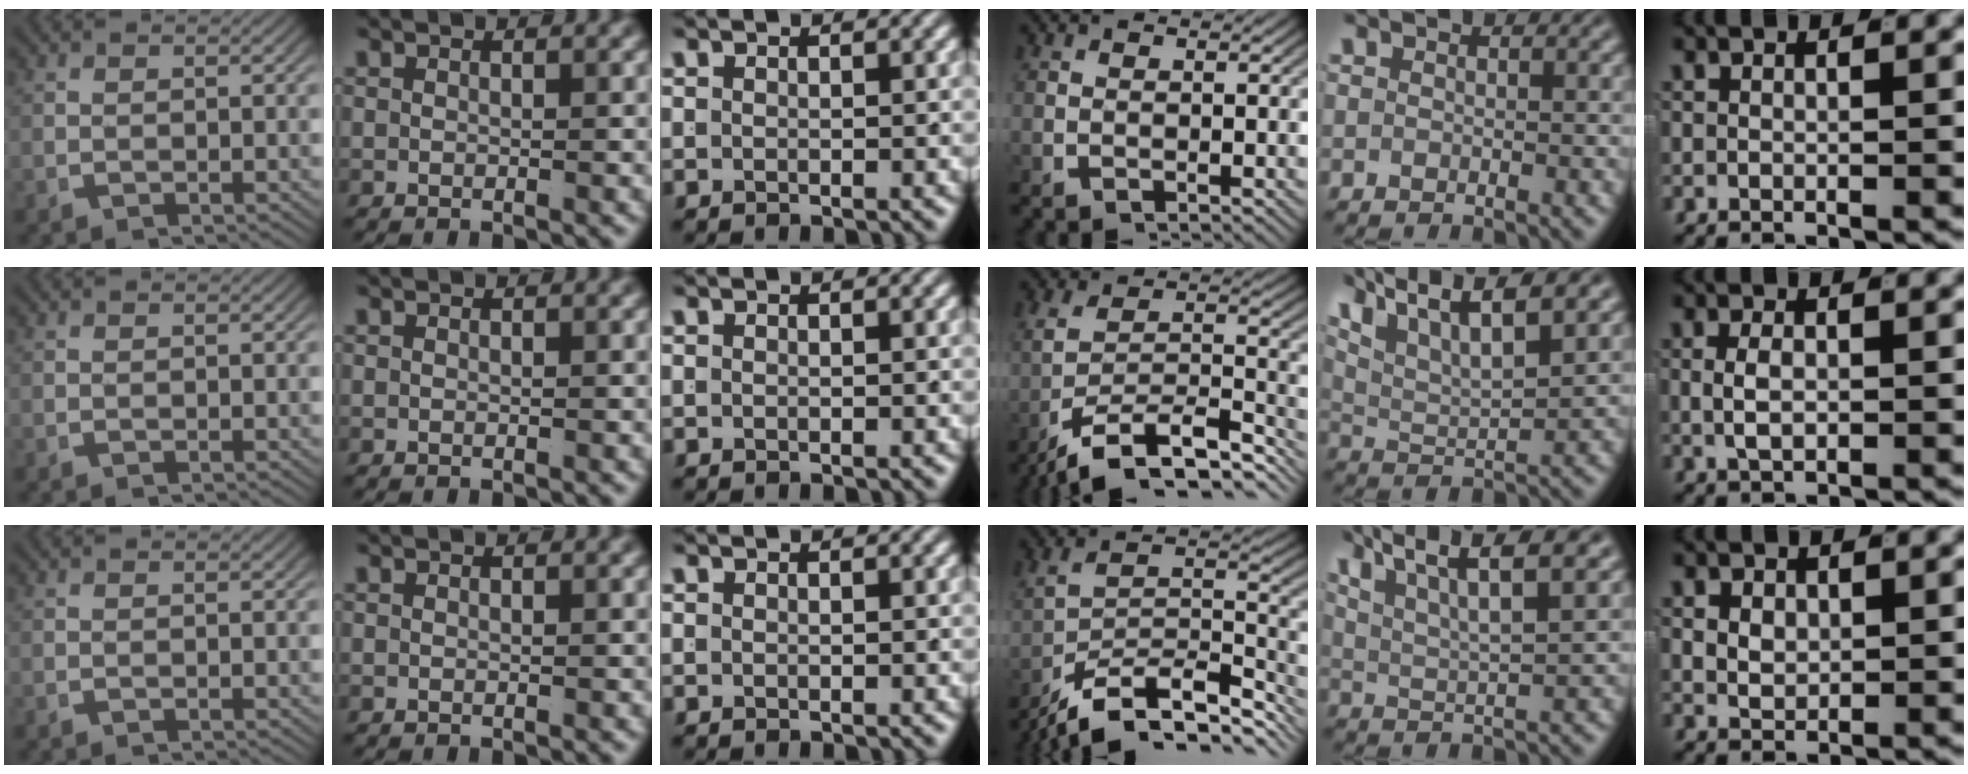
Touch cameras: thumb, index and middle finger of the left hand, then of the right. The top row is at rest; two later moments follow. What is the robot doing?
{"motion": "lift_and_place", "object": "jacket"}